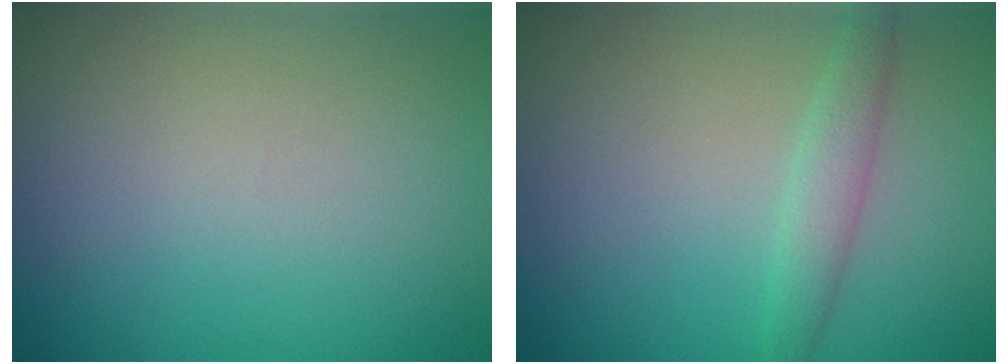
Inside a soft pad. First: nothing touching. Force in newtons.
{"total": 2.1, "press": 2.1, "slide": 0.1}